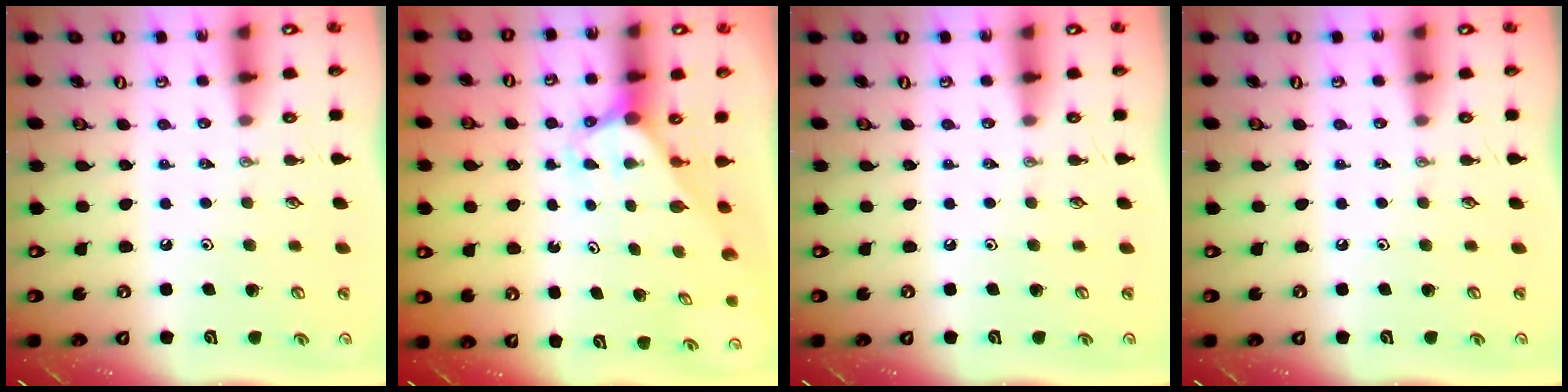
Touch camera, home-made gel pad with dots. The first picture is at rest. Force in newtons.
{"total": 2.3, "press": 2.3, "slide": 0.1}
{"total": 0.0}
{"total": 0.0}